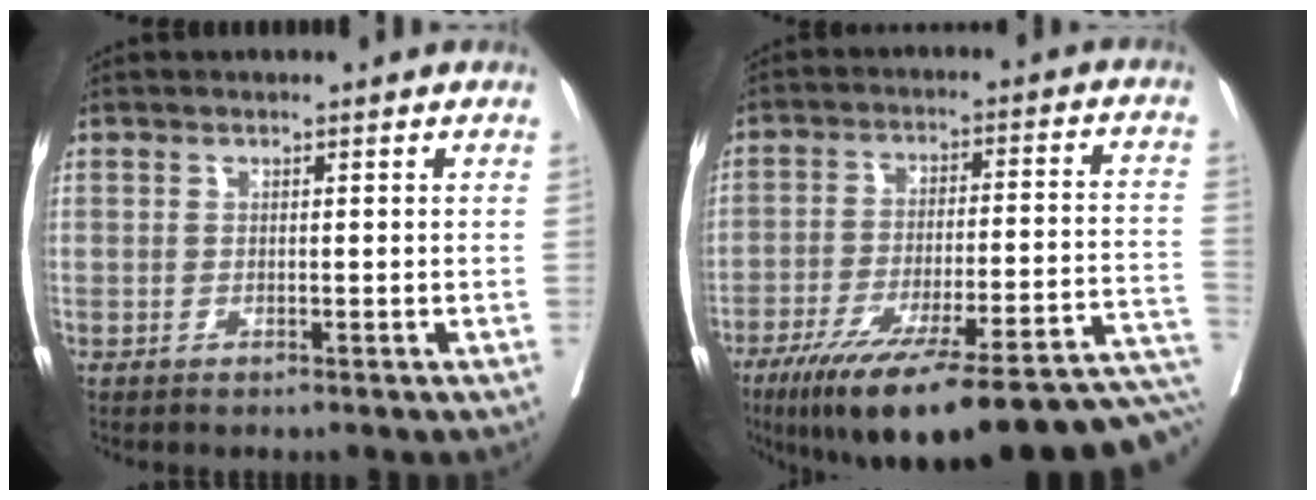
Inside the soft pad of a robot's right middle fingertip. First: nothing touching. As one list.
[{"total": 27.8, "force": [-19.7, 4.1, 19.1], "torque": [-0.205, -0.009, -0.280]}]